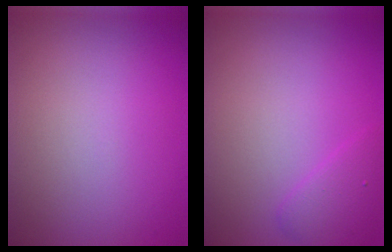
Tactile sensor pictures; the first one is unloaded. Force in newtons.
{"total": 1.8, "press": 1.8, "slide": 0.1}